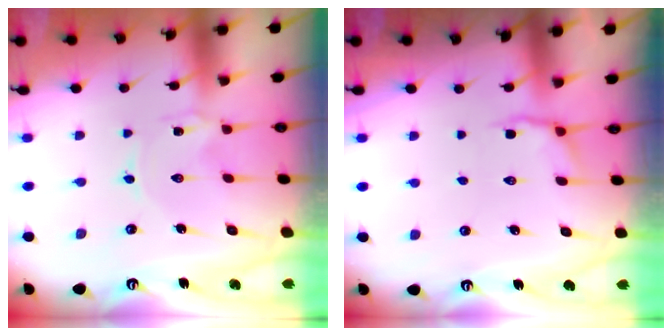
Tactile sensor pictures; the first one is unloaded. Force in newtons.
{"total": 2.8, "press": 2.0, "slide": 2.0}